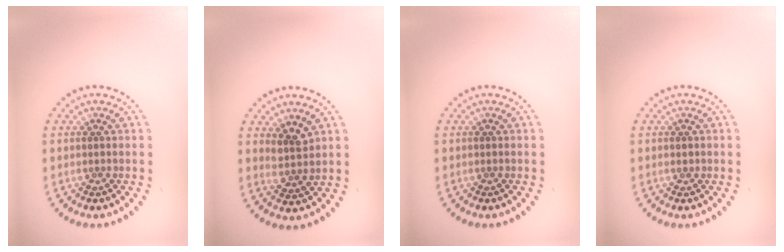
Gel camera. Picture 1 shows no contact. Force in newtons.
{"total": 2.2, "press": 1.8, "slide": 1.2}
{"total": 0.0}
{"total": 0.6, "press": 0.6, "slide": 0.1}